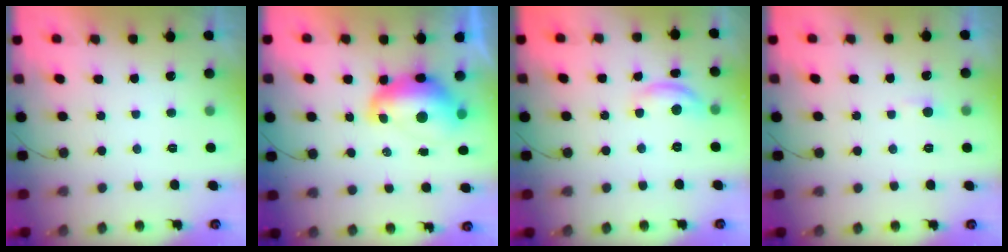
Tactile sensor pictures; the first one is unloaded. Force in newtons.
{"total": 10.9, "press": 10.8, "slide": 1.0}
{"total": 9.3, "press": 9.3, "slide": 0.4}
{"total": 2.6, "press": 2.6, "slide": 0.2}